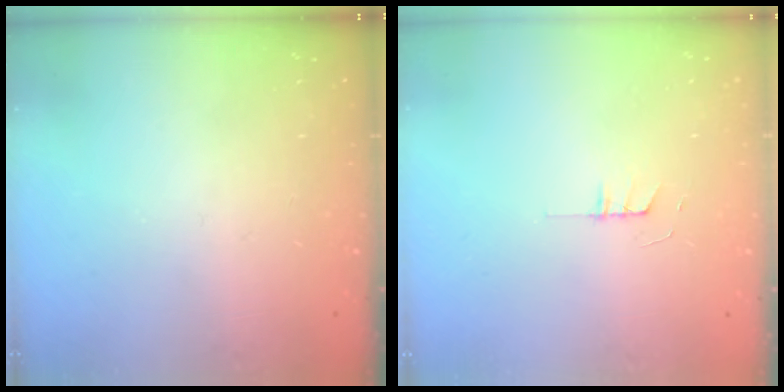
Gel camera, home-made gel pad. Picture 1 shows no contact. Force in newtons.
{"total": 4.0, "press": 4.0, "slide": 0.4}